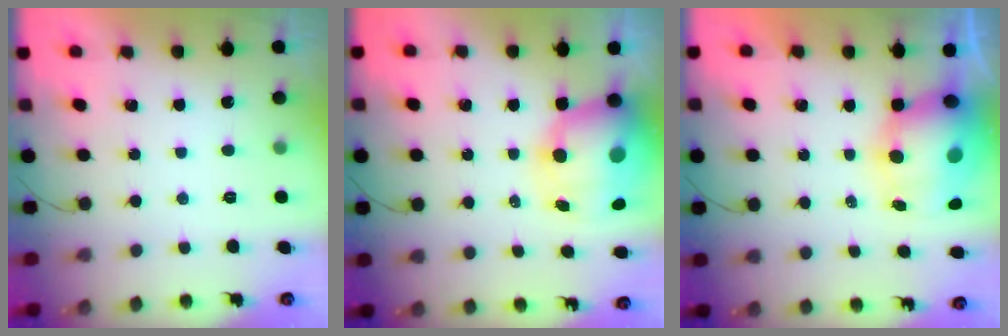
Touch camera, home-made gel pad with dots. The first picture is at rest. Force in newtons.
{"total": 15.5, "press": 15.0, "slide": 3.7}
{"total": 13.2, "press": 12.8, "slide": 3.3}